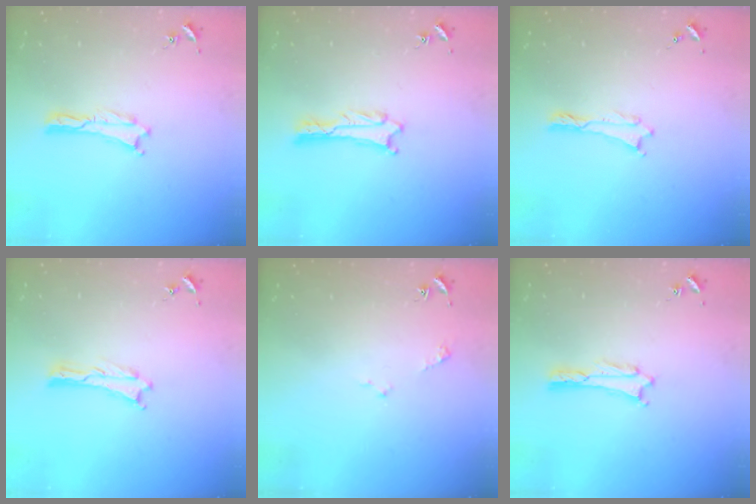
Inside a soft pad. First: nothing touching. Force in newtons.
{"total": 1.3, "press": 1.3, "slide": 0.0}
{"total": 0.0}
{"total": 0.0}
{"total": 1.6, "press": 1.6, "slide": 0.2}
{"total": 1.6, "press": 1.6, "slide": 0.2}